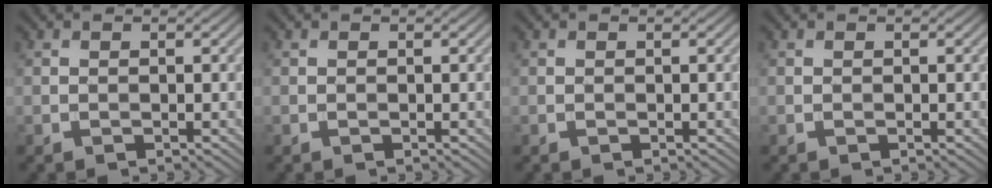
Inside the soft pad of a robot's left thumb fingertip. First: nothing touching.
{"total": 0.0}
{"total": 0.0}
{"total": 0.0}